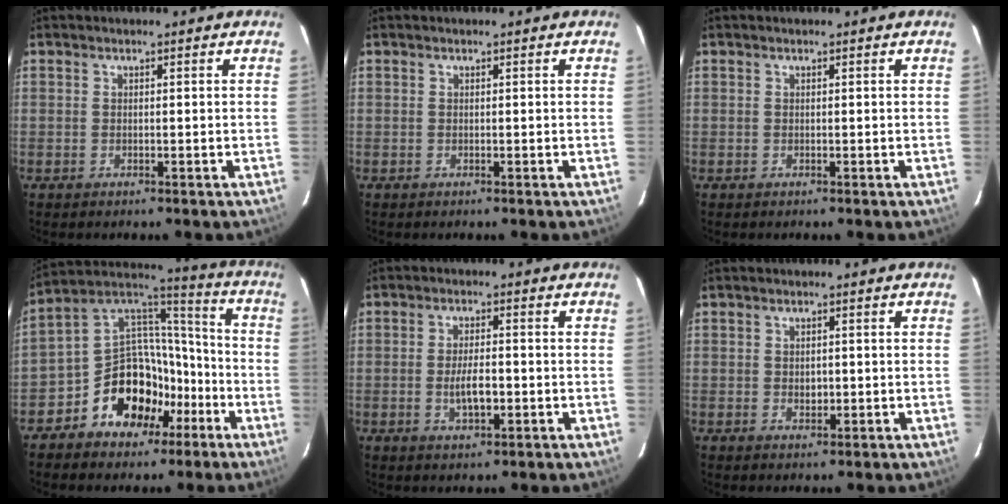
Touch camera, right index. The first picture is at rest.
{"total": 0.0}
{"total": 0.0}
{"total": 15.9, "force": [-8.8, 12.0, 5.6], "torque": [-0.123, 0.064, -0.133]}
{"total": 5.3, "force": [-1.2, 2.0, 4.8], "torque": [-0.091, -0.002, -0.019]}
{"total": 2.1, "force": [-0.2, 1.6, 1.4], "torque": [-0.022, 0.002, -0.002]}